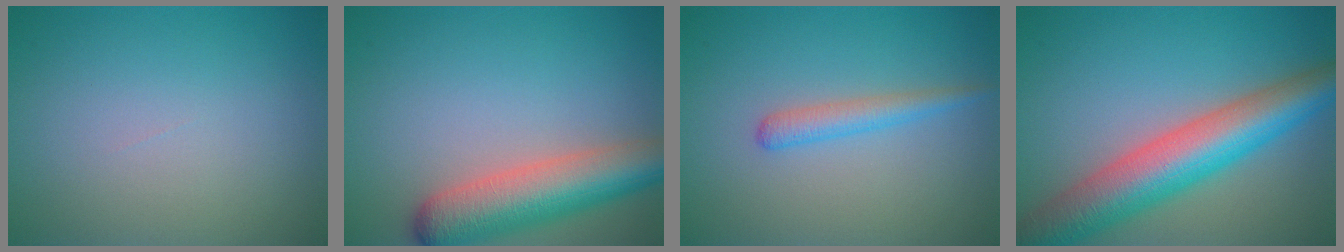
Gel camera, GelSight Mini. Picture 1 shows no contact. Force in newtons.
{"total": 7.0, "press": 7.0, "slide": 0.4}
{"total": 2.0, "press": 1.9, "slide": 0.1}
{"total": 9.4, "press": 9.4, "slide": 0.1}